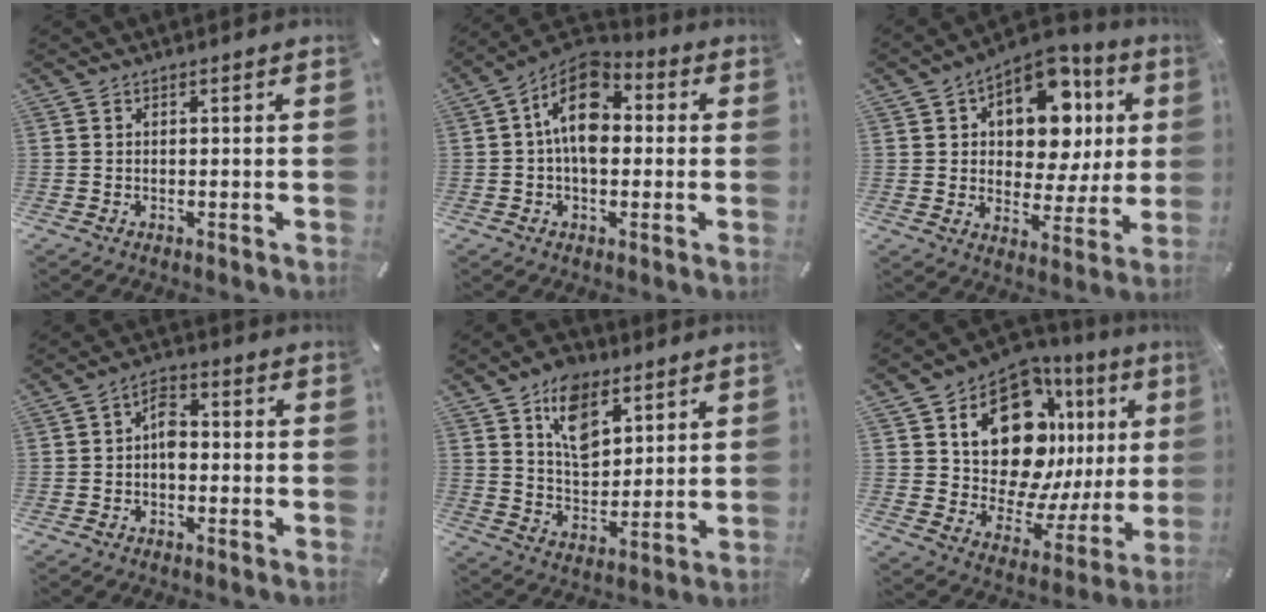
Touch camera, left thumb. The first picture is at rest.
{"total": 12.8, "force": [1.5, 8.2, 9.6], "torque": [-0.164, -0.006, 0.026]}
{"total": 14.6, "force": [6.4, 9.5, 9.1], "torque": [-0.131, -0.048, 0.111]}
{"total": 5.1, "force": [-0.9, 3.2, 3.8], "torque": [-0.076, 0.014, -0.017]}
{"total": 11.8, "force": [6.5, 7.9, 6.0], "torque": [-0.095, -0.025, 0.118]}
{"total": 18.9, "force": [9.5, 11.3, 11.7], "torque": [-0.167, -0.078, 0.162]}